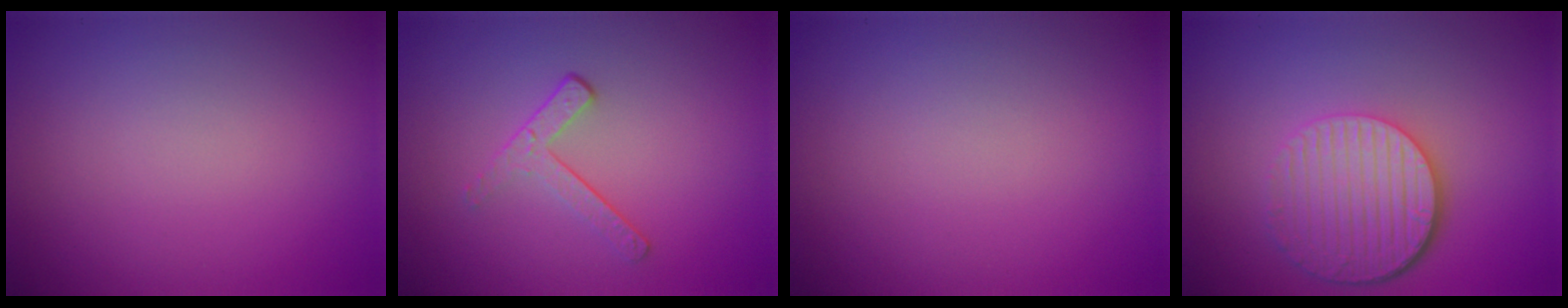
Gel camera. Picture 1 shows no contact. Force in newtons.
{"total": 1.8, "press": 1.1, "slide": 1.4}
{"total": 0.0}
{"total": 5.9, "press": 4.3, "slide": 4.1}